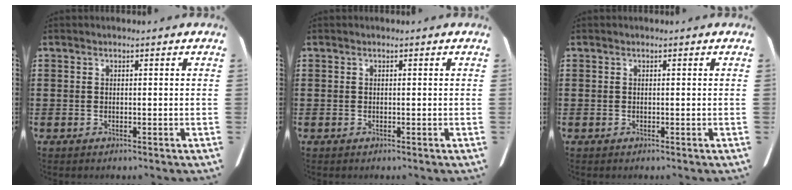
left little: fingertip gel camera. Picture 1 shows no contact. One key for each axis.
{"total": 0.0}
{"total": 0.0}